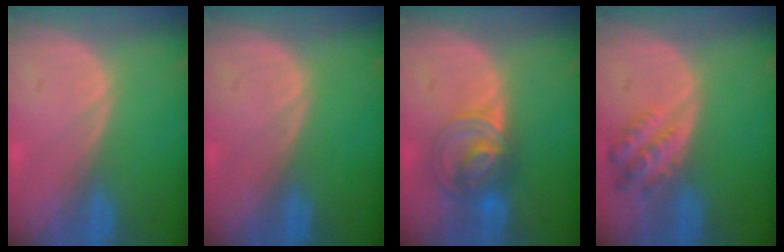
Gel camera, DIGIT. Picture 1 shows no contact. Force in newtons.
{"total": 0.0}
{"total": 7.1, "press": 6.5, "slide": 2.9}
{"total": 4.9, "press": 4.9, "slide": 0.4}